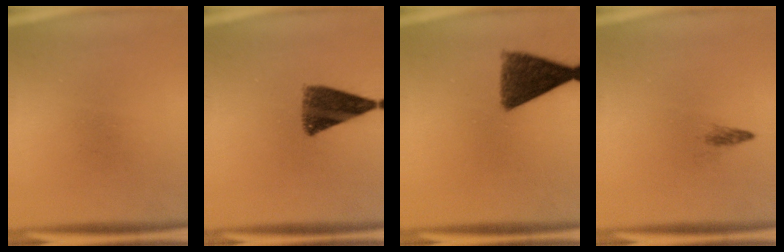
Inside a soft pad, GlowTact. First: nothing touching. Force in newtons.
{"total": 9.2}
{"total": 9.7}
{"total": 1.0}